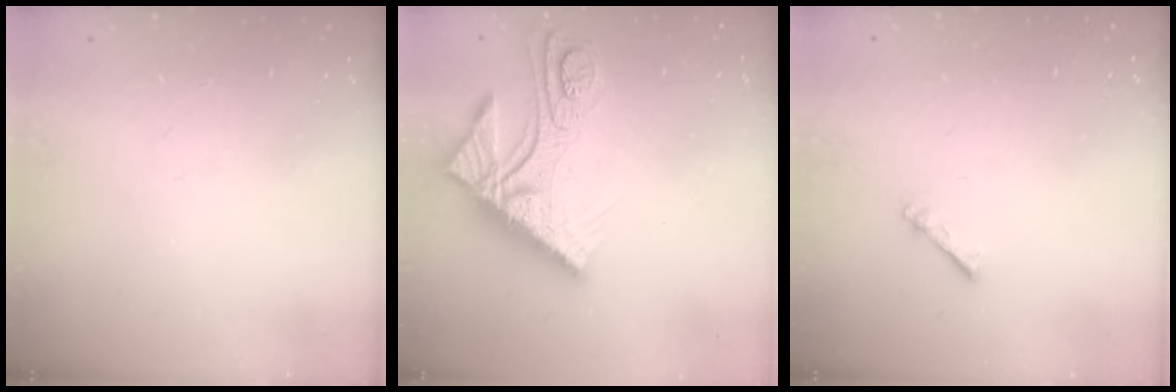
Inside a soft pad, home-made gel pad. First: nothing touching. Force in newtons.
{"total": 15.3, "press": 15.3, "slide": 1.4}
{"total": 1.1, "press": 1.1, "slide": 0.2}